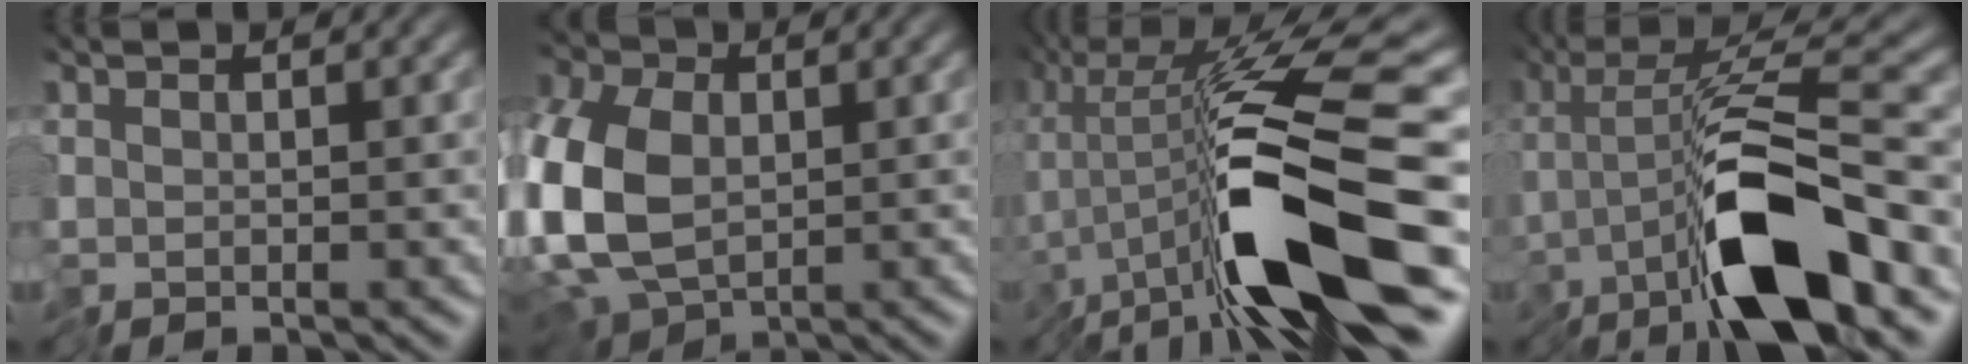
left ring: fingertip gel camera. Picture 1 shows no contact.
{"total": 11.6, "force": [-1.4, 7.9, 8.4], "torque": [-0.214, -0.014, -0.043]}
{"total": 13.0, "force": [-4.8, 2.0, 11.9], "torque": [-0.201, 0.011, -0.088]}
{"total": 9.6, "force": [-4.0, 1.7, 8.6], "torque": [-0.129, 0.007, -0.084]}